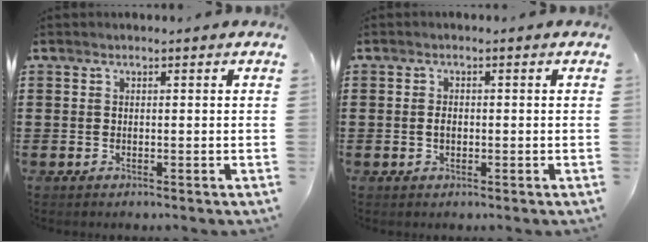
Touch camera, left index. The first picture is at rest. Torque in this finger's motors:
{"motor_torque": [0.38, 0.07, 0.20, 0.03]}